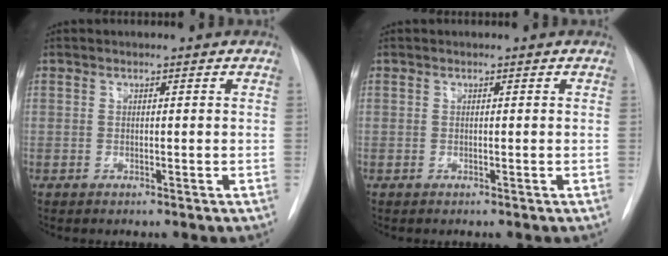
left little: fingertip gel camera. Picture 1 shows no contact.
{"total": 0.0}